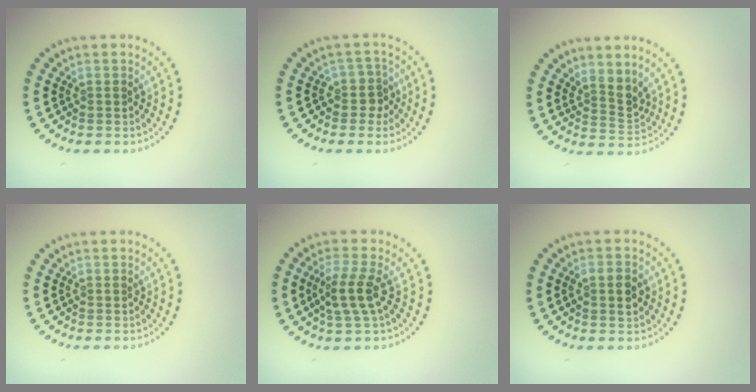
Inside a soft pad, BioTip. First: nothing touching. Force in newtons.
{"total": 2.2, "press": 1.8, "slide": 1.2}
{"total": 2.6, "press": 1.9, "slide": 1.7}
{"total": 0.0}
{"total": 3.1, "press": 2.7, "slide": 1.5}
{"total": 2.0, "press": 2.0, "slide": 0.2}